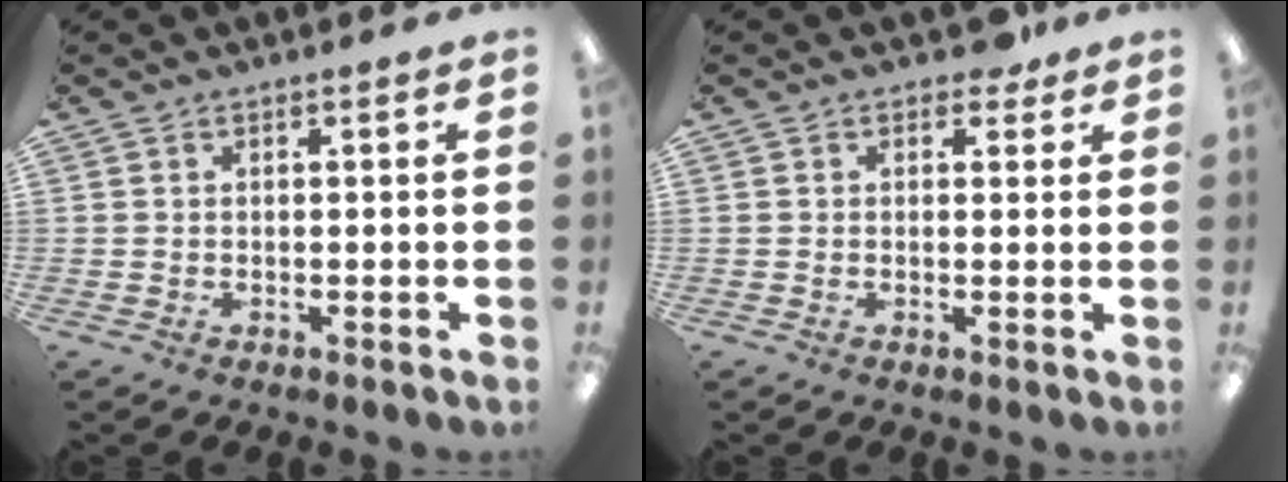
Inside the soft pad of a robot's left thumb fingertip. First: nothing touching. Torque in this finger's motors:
{"motor_torque": [0.14, -0.02, 0.42, 0.11, 0.00]}